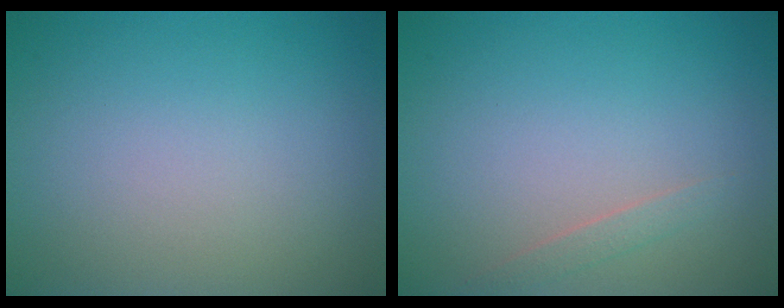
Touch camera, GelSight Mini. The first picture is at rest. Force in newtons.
{"total": 0.8, "press": 0.8, "slide": 0.0}